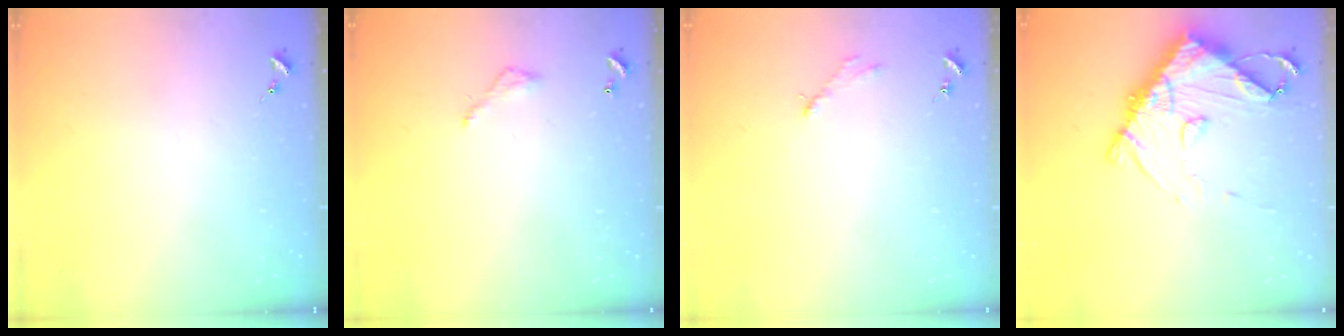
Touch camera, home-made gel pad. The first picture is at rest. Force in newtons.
{"total": 3.2, "press": 3.2, "slide": 0.2}
{"total": 2.8, "press": 2.8, "slide": 0.4}
{"total": 13.5, "press": 13.4, "slide": 1.5}